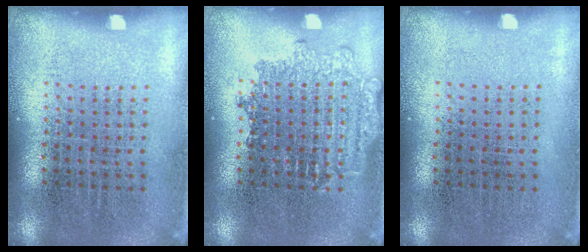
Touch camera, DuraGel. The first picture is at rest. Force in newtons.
{"total": 2.0, "press": 1.9, "slide": 0.4}
{"total": 0.0}